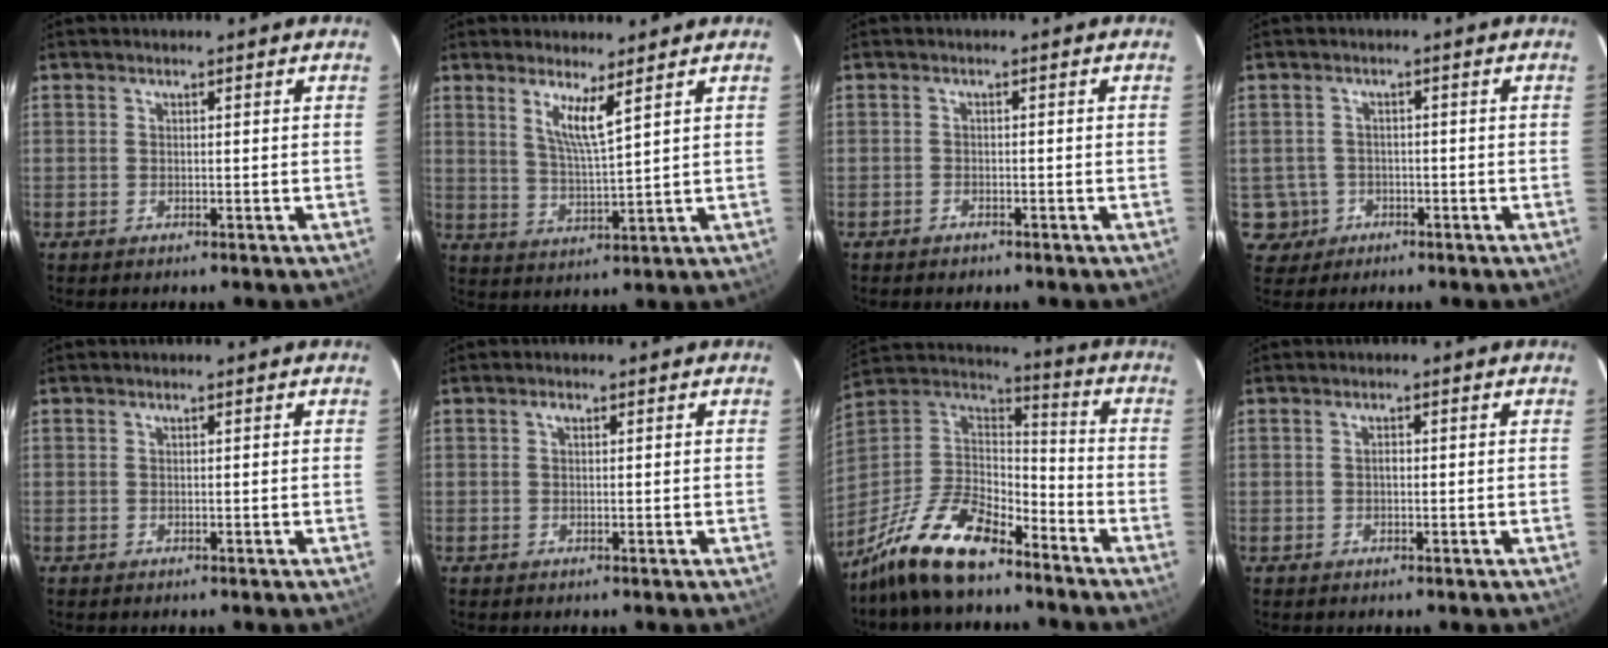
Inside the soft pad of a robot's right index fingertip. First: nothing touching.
{"total": 5.8, "force": [3.5, 0.2, 4.7], "torque": [-0.091, -0.011, 0.066]}
{"total": 1.3, "force": [-1.1, 0.8, 0.2], "torque": [-0.008, 0.004, -0.019]}
{"total": 4.3, "force": [-1.4, 4.0, 0.1], "torque": [-0.009, 0.016, -0.021]}
{"total": 0.0}
{"total": 0.8, "force": [0.3, 0.5, 0.5], "torque": [-0.009, 0.005, 0.005]}
{"total": 20.0, "force": [-14.6, 7.6, 11.4], "torque": [-0.249, -0.007, -0.267]}
{"total": 0.7, "force": [-0.1, 0.5, 0.5], "torque": [-0.007, 0.005, -0.002]}